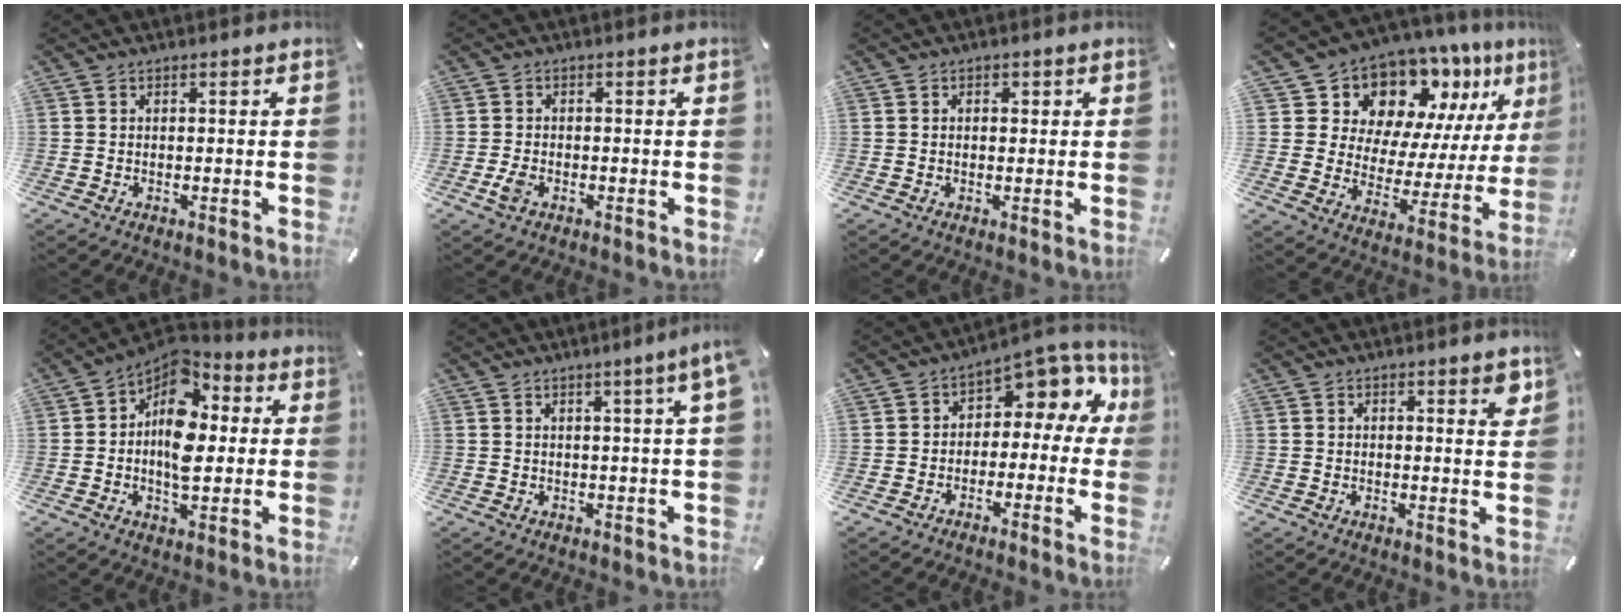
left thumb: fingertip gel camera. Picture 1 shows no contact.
{"total": 2.7, "force": [-1.0, 1.7, 1.8], "torque": [-0.044, -0.001, -0.021]}
{"total": 1.1, "force": [0.1, 0.9, 0.6], "torque": [-0.006, 0.003, -0.001]}
{"total": 12.5, "force": [10.4, 6.8, 1.8], "torque": [-0.036, -0.121, 0.181]}
{"total": 13.1, "force": [1.2, 8.8, 9.6], "torque": [-0.169, -0.027, 0.015]}
{"total": 4.4, "force": [1.8, -0.2, 4.1], "torque": [-0.077, -0.002, 0.030]}
{"total": 7.6, "force": [2.5, 5.1, 5.1], "torque": [-0.073, -0.022, 0.044]}
{"total": 2.6, "force": [1.5, 1.1, 1.8], "torque": [-0.023, -0.003, 0.022]}